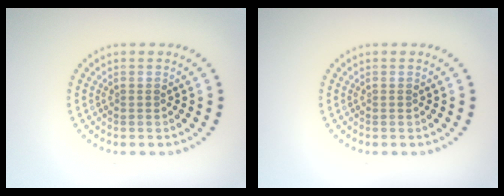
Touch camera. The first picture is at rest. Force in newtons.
{"total": 0.0}